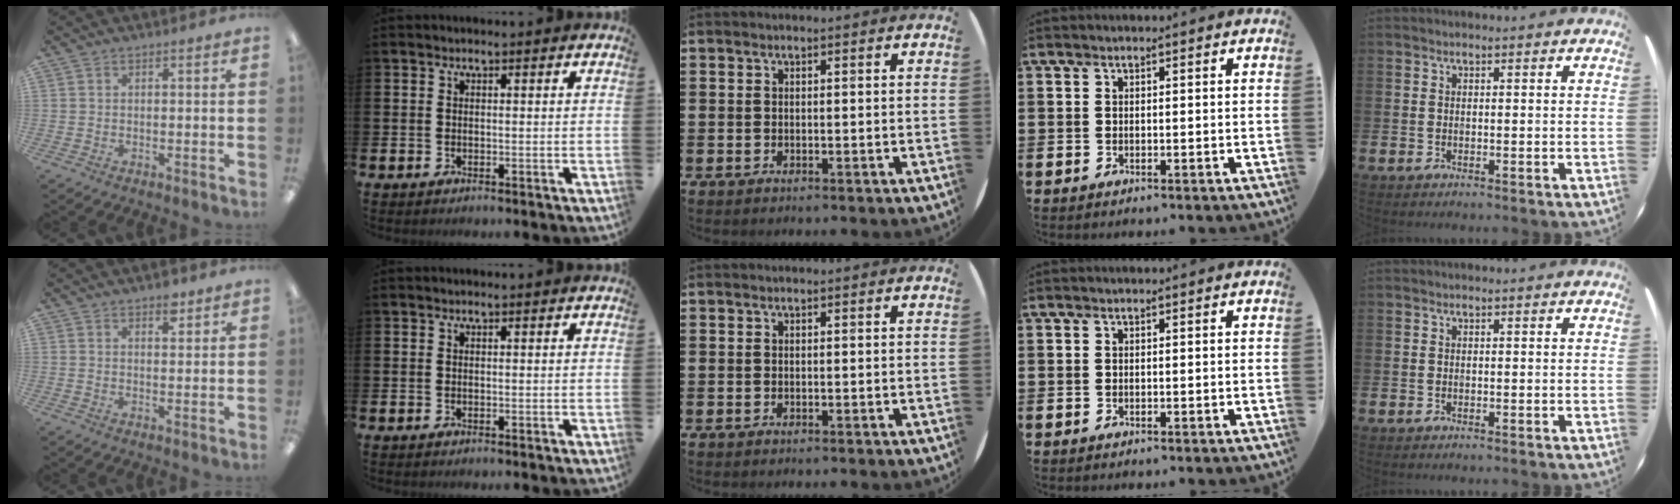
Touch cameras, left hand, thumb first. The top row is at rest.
{"thumb": {"total": 3.9, "force": [2.7, 1.9, 2.1], "torque": [-0.006, -0.018, 0.040]}}